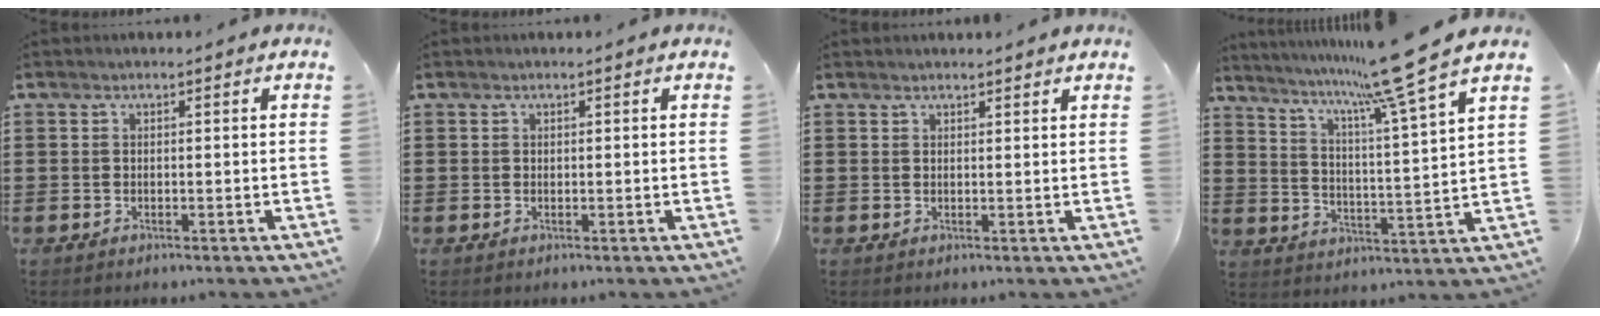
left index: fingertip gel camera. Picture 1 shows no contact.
{"total": 0.0}
{"total": 1.0, "force": [1.0, 0.1, 0.0], "torque": [-0.002, -0.001, 0.020]}
{"total": 10.0, "force": [8.2, -1.7, 5.4], "torque": [-0.121, -0.055, 0.125]}